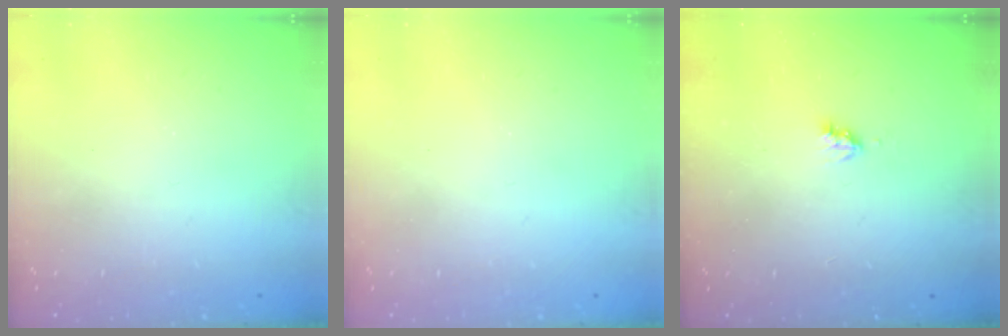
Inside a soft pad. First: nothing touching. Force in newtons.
{"total": 0.0}
{"total": 2.6, "press": 2.6, "slide": 0.4}